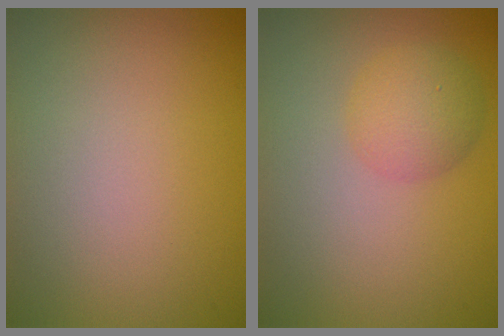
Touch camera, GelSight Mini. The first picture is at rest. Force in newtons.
{"total": 2.9, "press": 2.9, "slide": 0.1}